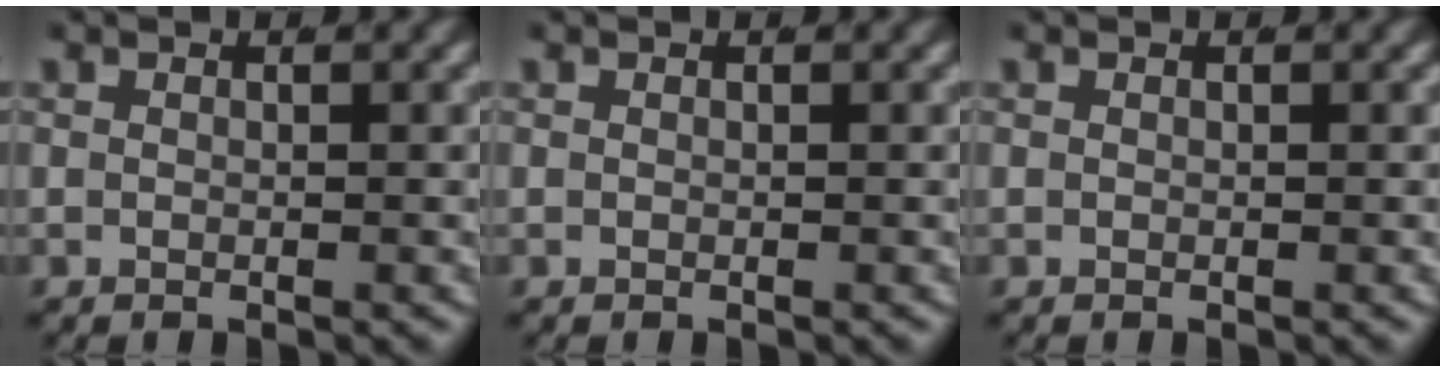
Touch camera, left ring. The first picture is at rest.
{"total": 0.0}
{"total": 0.0}